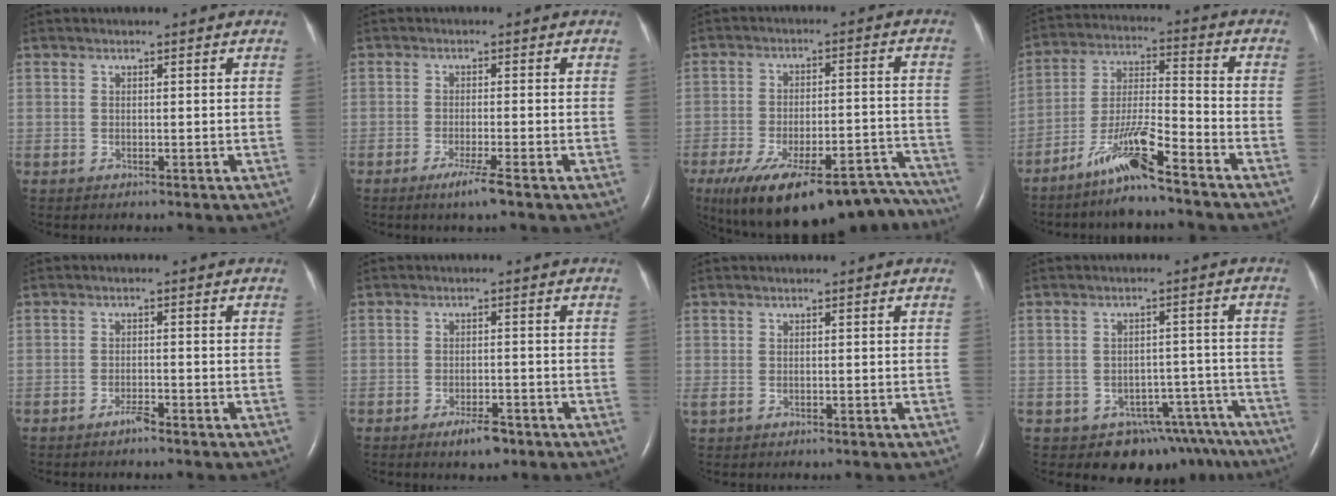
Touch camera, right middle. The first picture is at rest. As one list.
[{"total": 3.5, "force": [-2.2, -0.5, 2.7], "torque": [-0.057, -0.013, -0.042]}, {"total": 24.4, "force": [-20.2, 6.3, 12.0], "torque": [-0.154, 0.003, -0.279]}, {"total": 10.5, "force": [-7.7, 0.3, 7.1], "torque": [-0.142, -0.017, -0.147]}, {"total": 1.6, "force": [-1.4, 0.1, 0.8], "torque": [-0.018, -0.001, -0.025]}, {"total": 3.7, "force": [-2.5, 1.1, 2.4], "torque": [-0.045, -0.001, -0.038]}, {"total": 0.7, "force": [-0.1, 0.4, 0.6], "torque": [-0.021, -0.003, 0.003]}, {"total": 10.3, "force": [-7.7, 6.6, 2.2], "torque": [-0.004, 0.035, -0.089]}]